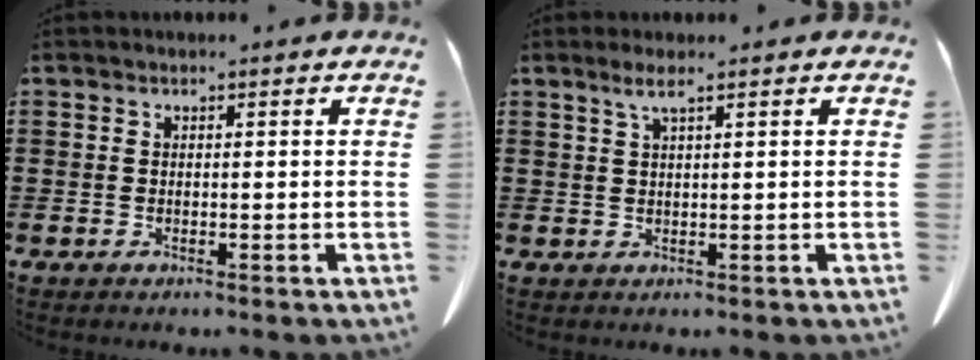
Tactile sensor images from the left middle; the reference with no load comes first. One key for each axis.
{"total": 2.1, "fx": 1.3, "fy": 0.0, "fz": 1.6, "tx": -0.036, "ty": -0.002, "tz": 0.025}